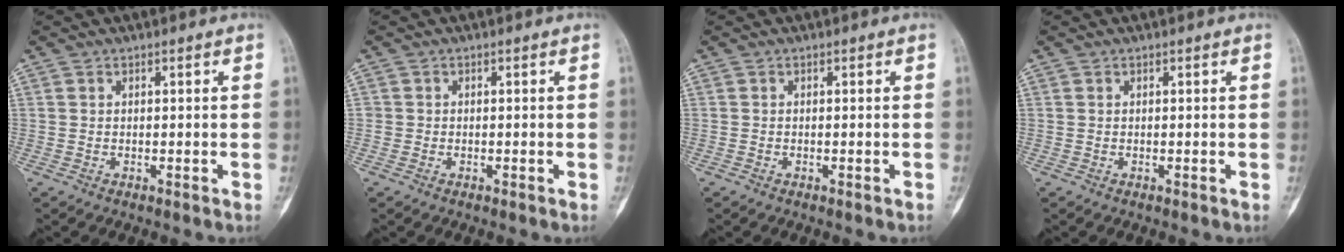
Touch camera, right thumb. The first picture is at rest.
{"total": 0.7, "force": [-0.2, 0.7, 0.0], "torque": [0.009, 0.006, -0.007]}
{"total": 0.0}
{"total": 0.0}